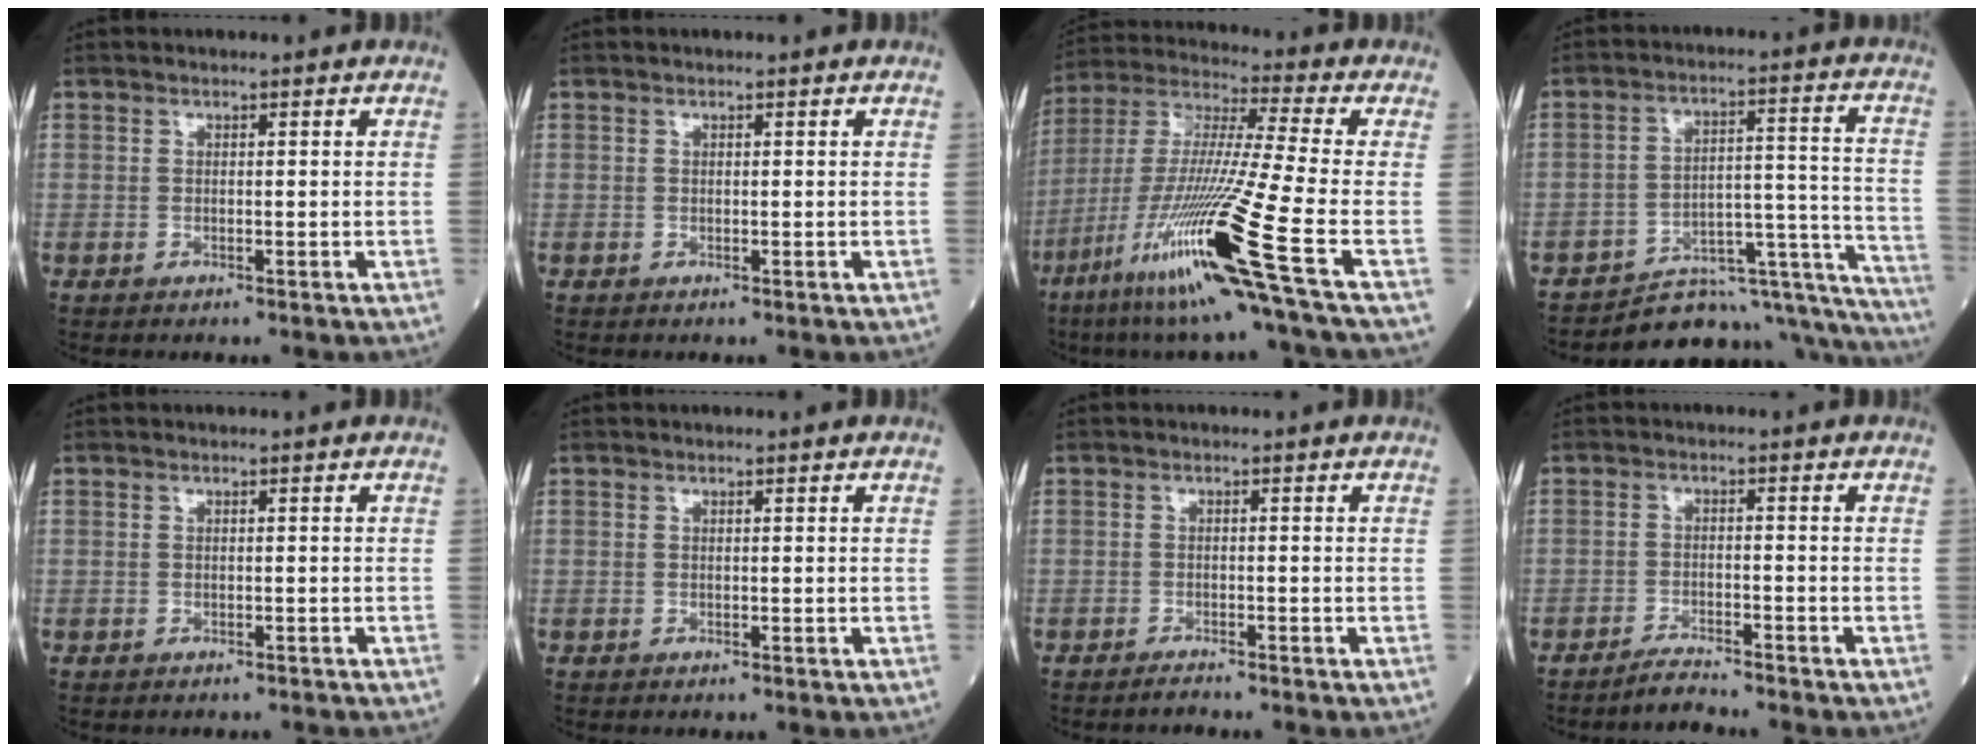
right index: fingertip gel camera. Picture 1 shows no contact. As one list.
[{"total": 0.0}, {"total": 21.1, "force": [-9.6, -1.8, 18.8], "torque": [-0.387, -0.044, -0.186]}, {"total": 19.4, "force": [-18.3, 3.8, 5.3], "torque": [-0.006, 0.062, -0.243]}, {"total": 1.1, "force": [-1.0, 0.3, 0.1], "torque": [-0.005, -0.001, -0.016]}, {"total": 0.0}, {"total": 1.0, "force": [-1.0, -0.1, 0.1], "torque": [-0.005, -0.003, -0.014]}, {"total": 2.6, "force": [-2.6, -0.6, 0.2], "torque": [-0.006, -0.015, -0.045]}]